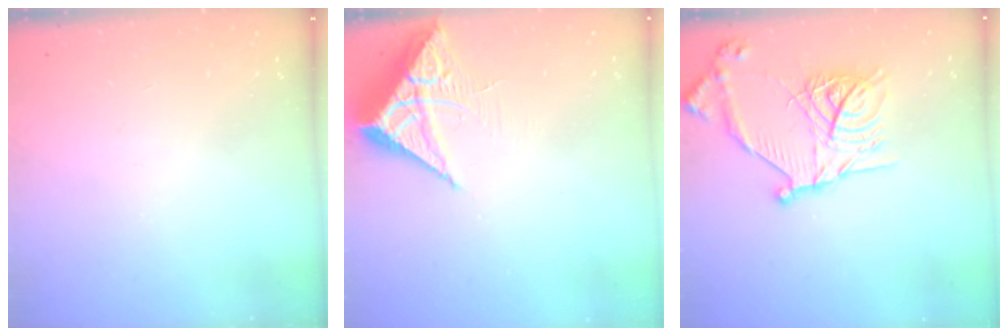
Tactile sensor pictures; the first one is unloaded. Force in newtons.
{"total": 7.7, "press": 7.7, "slide": 0.5}
{"total": 18.2, "press": 18.2, "slide": 1.1}